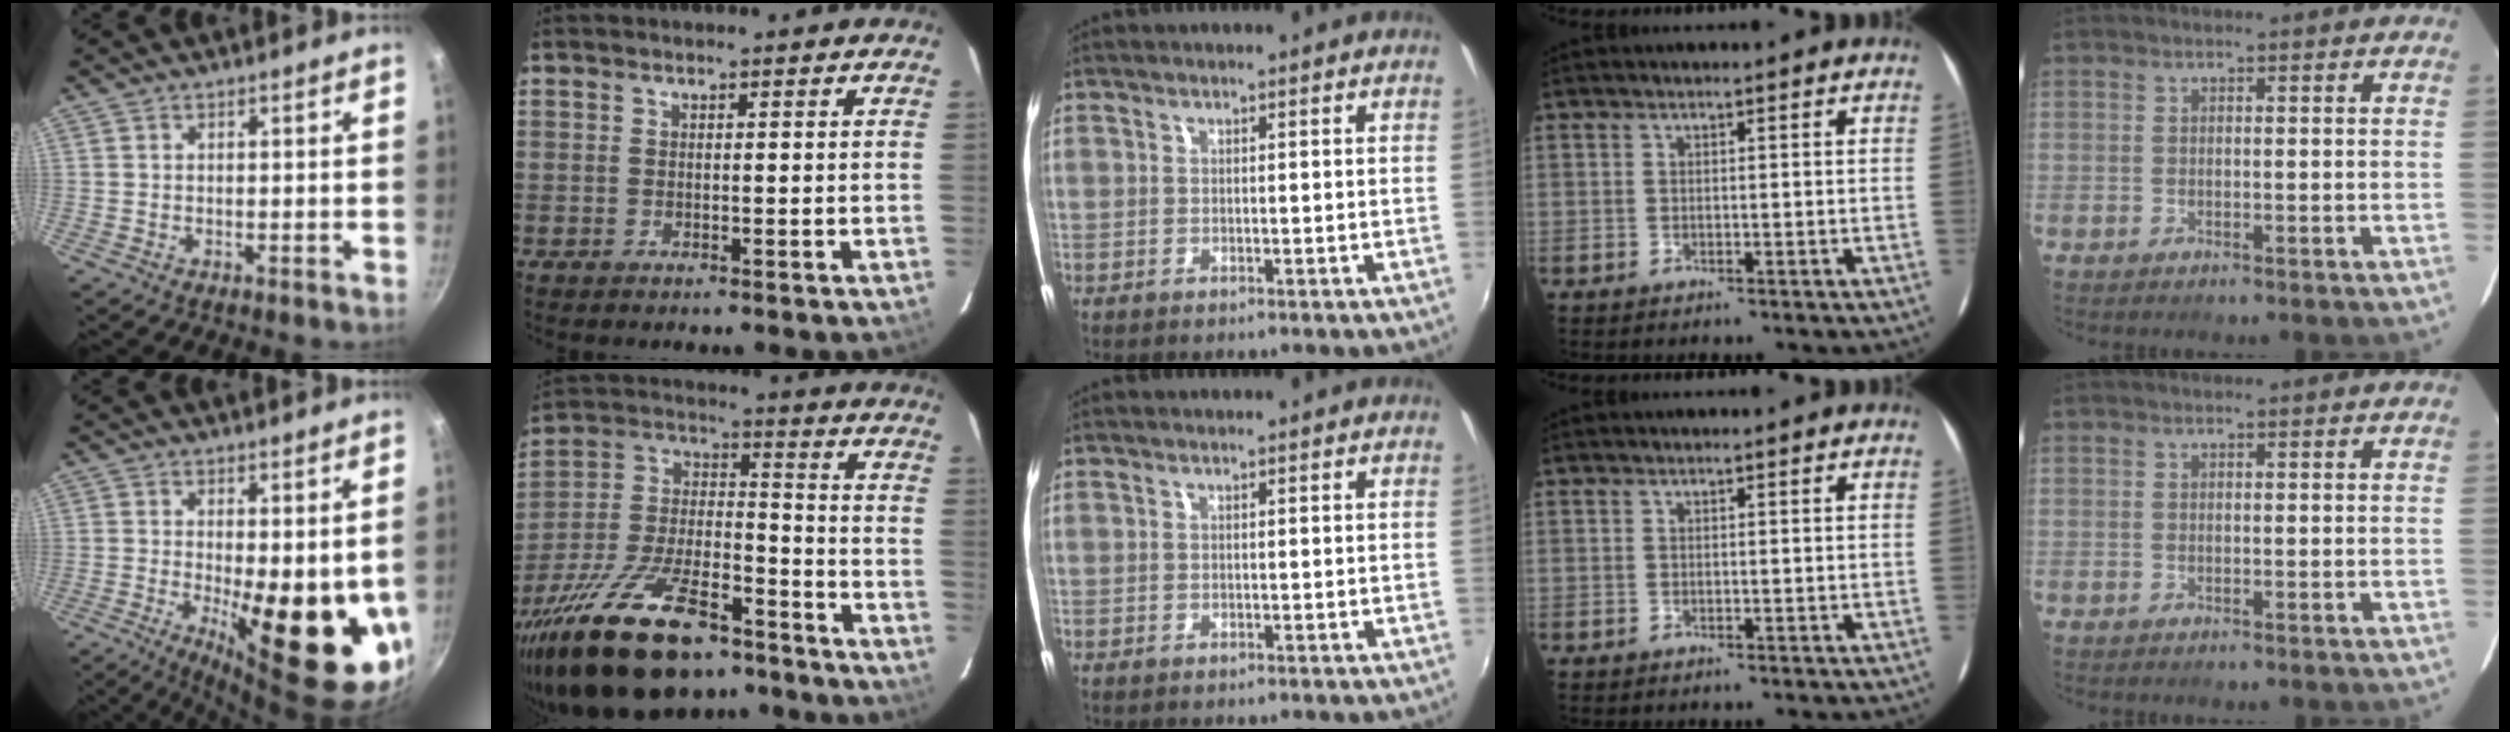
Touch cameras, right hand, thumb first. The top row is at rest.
{"thumb": {"total": 16.8, "force": [-1.5, 5.7, 15.7], "torque": [-0.190, -0.035, -0.008]}, "index": {"total": 27.4, "force": [-18.6, 11.0, 16.8], "torque": [-0.327, -0.014, -0.296]}}